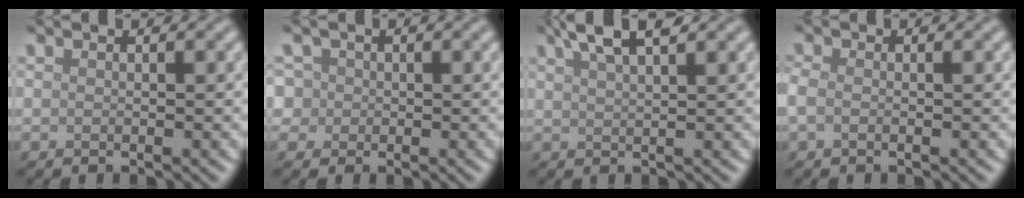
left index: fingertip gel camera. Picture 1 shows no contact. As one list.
[{"total": 4.4, "force": [1.3, 3.9, 1.7], "torque": [-0.027, 0.032, -0.001]}, {"total": 4.0, "force": [2.9, 0.9, 2.7], "torque": [-0.038, 0.014, 0.048]}, {"total": 1.1, "force": [-0.3, 0.7, 0.8], "torque": [-0.022, 0.000, -0.012]}]